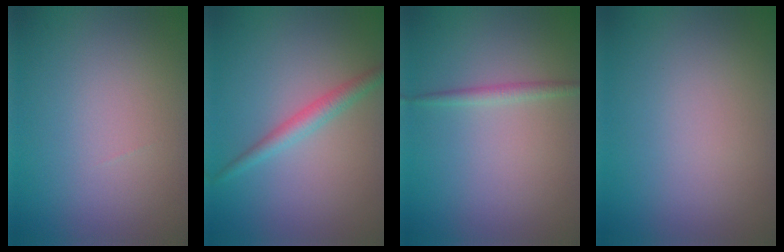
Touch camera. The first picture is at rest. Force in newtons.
{"total": 2.2, "press": 2.2, "slide": 0.0}
{"total": 1.2, "press": 1.2, "slide": 0.1}
{"total": 0.0}